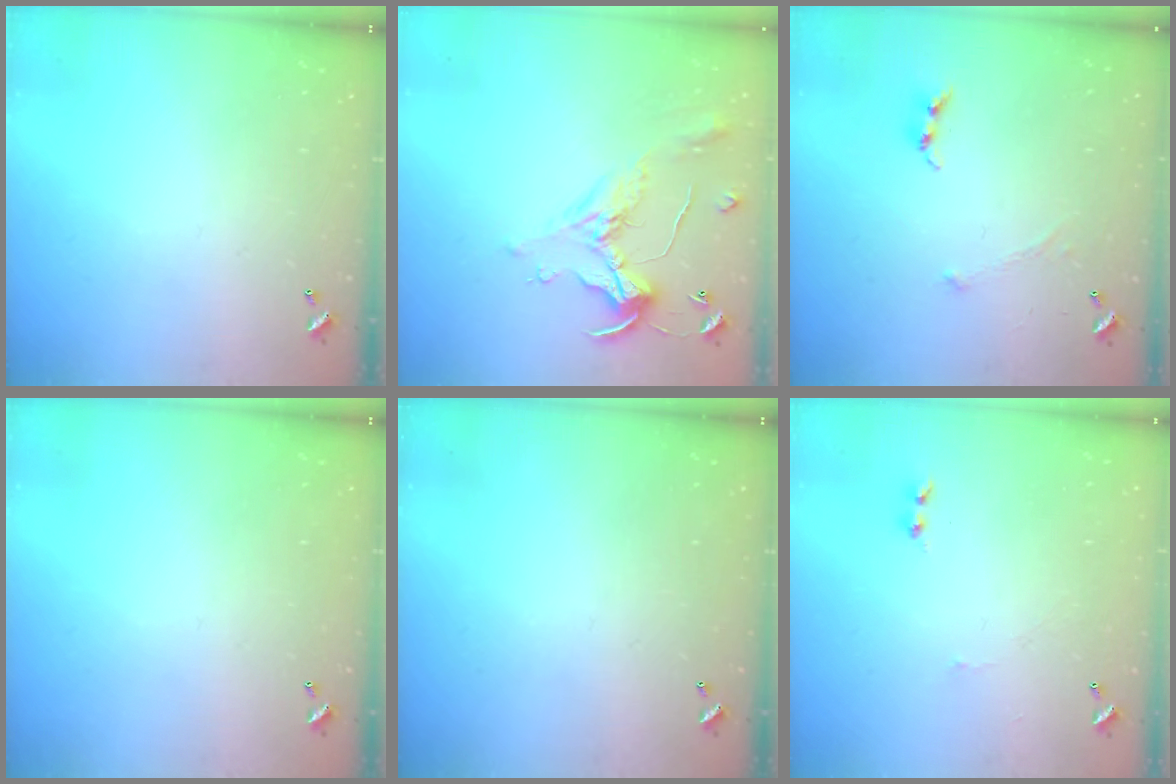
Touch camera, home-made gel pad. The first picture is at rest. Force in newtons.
{"total": 1.1, "press": 0.8, "slide": 0.9}
{"total": 0.6, "press": 0.6, "slide": 0.3}
{"total": 0.0}
{"total": 0.0}
{"total": 1.5, "press": 1.4, "slide": 0.6}